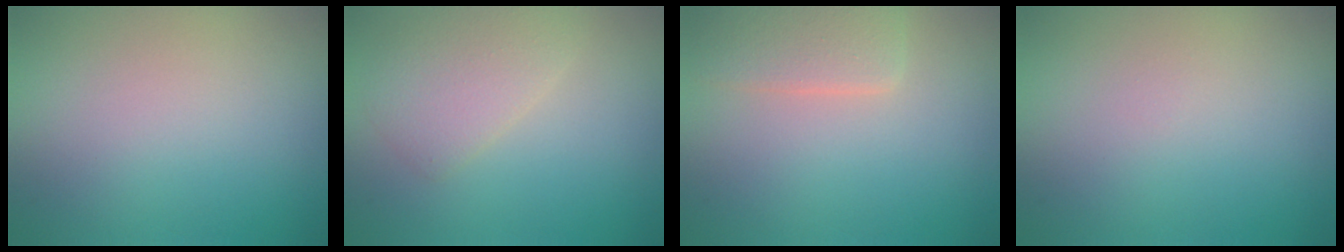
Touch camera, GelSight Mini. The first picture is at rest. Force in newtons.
{"total": 2.9, "press": 2.9, "slide": 0.1}
{"total": 2.8, "press": 2.8, "slide": 0.2}
{"total": 0.0}